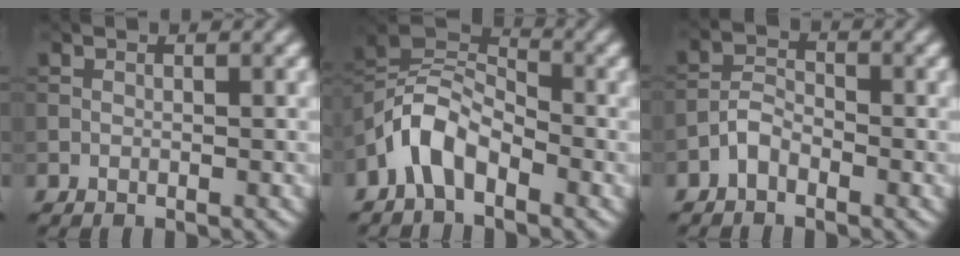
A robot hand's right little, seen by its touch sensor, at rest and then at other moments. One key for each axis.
{"total": 5.2, "fx": -3.0, "fy": 2.8, "fz": 3.3, "tx": -0.062, "ty": 0.014, "tz": -0.069}
{"total": 2.1, "fx": -1.4, "fy": 1.1, "fz": 1.1, "tx": -0.019, "ty": 0.009, "tz": -0.034}